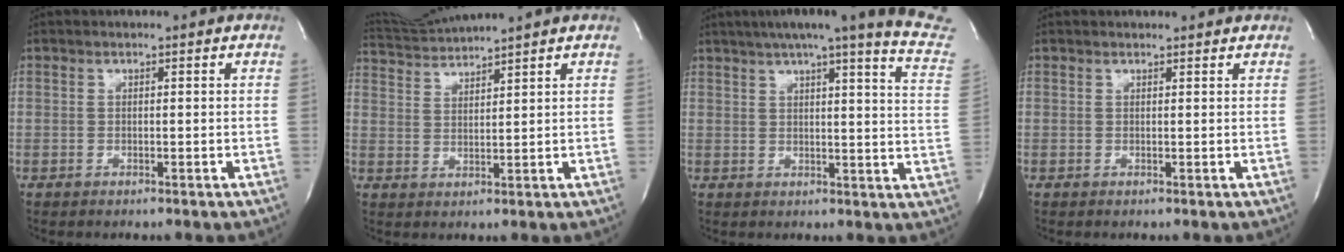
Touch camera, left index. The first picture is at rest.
{"total": 5.5, "force": [5.1, -1.9, 0.5], "torque": [-0.020, -0.003, 0.105]}
{"total": 21.5, "force": [18.2, -0.1, 11.3], "torque": [-0.155, -0.047, 0.206]}
{"total": 2.4, "force": [2.3, 0.5, 0.3], "torque": [-0.010, 0.011, 0.022]}